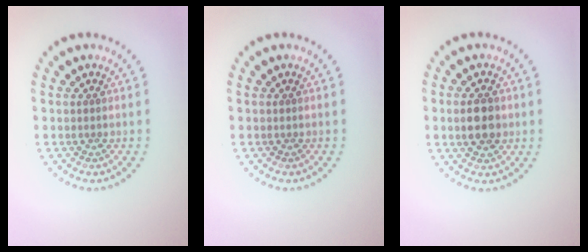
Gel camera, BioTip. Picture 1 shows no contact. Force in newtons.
{"total": 0.0}
{"total": 3.3, "press": 3.3, "slide": 0.1}